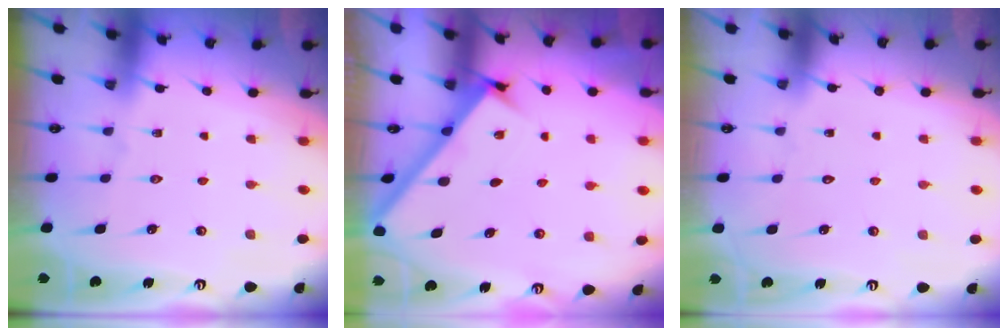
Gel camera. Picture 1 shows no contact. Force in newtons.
{"total": 2.7, "press": 2.6, "slide": 0.3}
{"total": 1.5, "press": 1.5, "slide": 0.0}